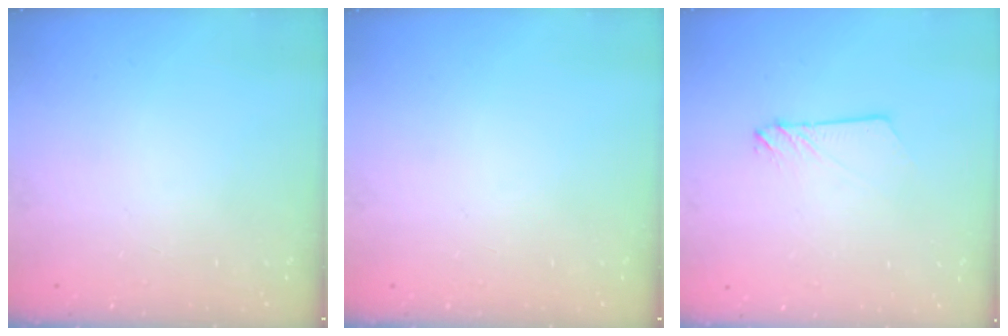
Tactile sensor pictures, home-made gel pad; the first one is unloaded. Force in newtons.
{"total": 0.0}
{"total": 2.4, "press": 2.4, "slide": 0.2}